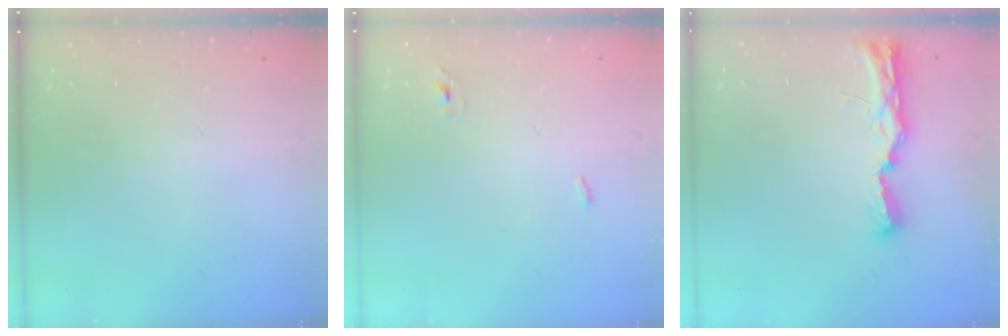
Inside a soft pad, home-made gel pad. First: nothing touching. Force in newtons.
{"total": 2.7, "press": 2.6, "slide": 0.8}
{"total": 8.8, "press": 8.7, "slide": 0.9}